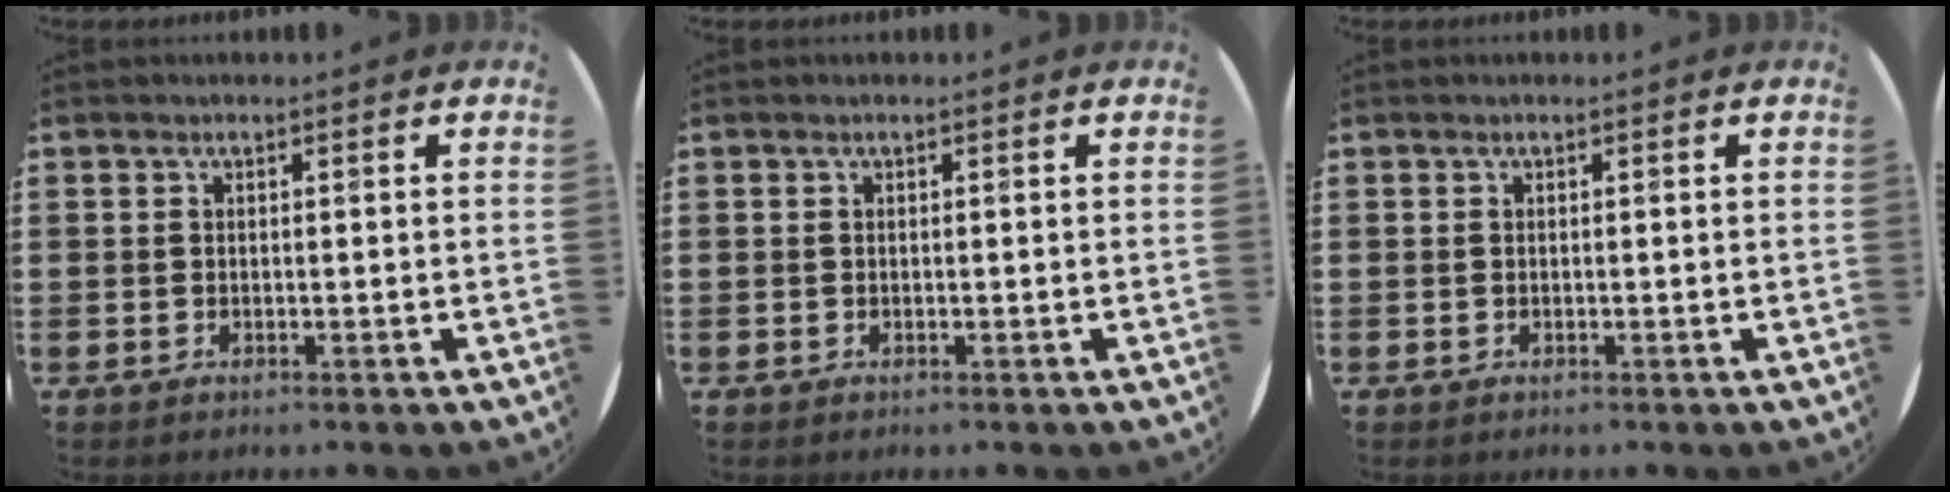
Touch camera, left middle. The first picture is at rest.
{"total": 0.0}
{"total": 0.0}